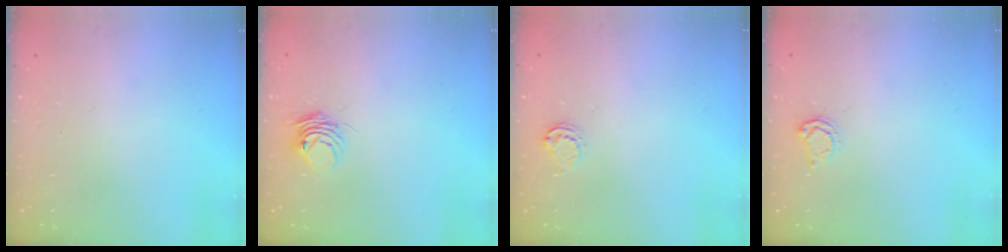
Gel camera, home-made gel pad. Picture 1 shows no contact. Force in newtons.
{"total": 4.8, "press": 4.8, "slide": 0.3}
{"total": 4.8, "press": 4.7, "slide": 0.4}
{"total": 3.5, "press": 3.5, "slide": 0.4}